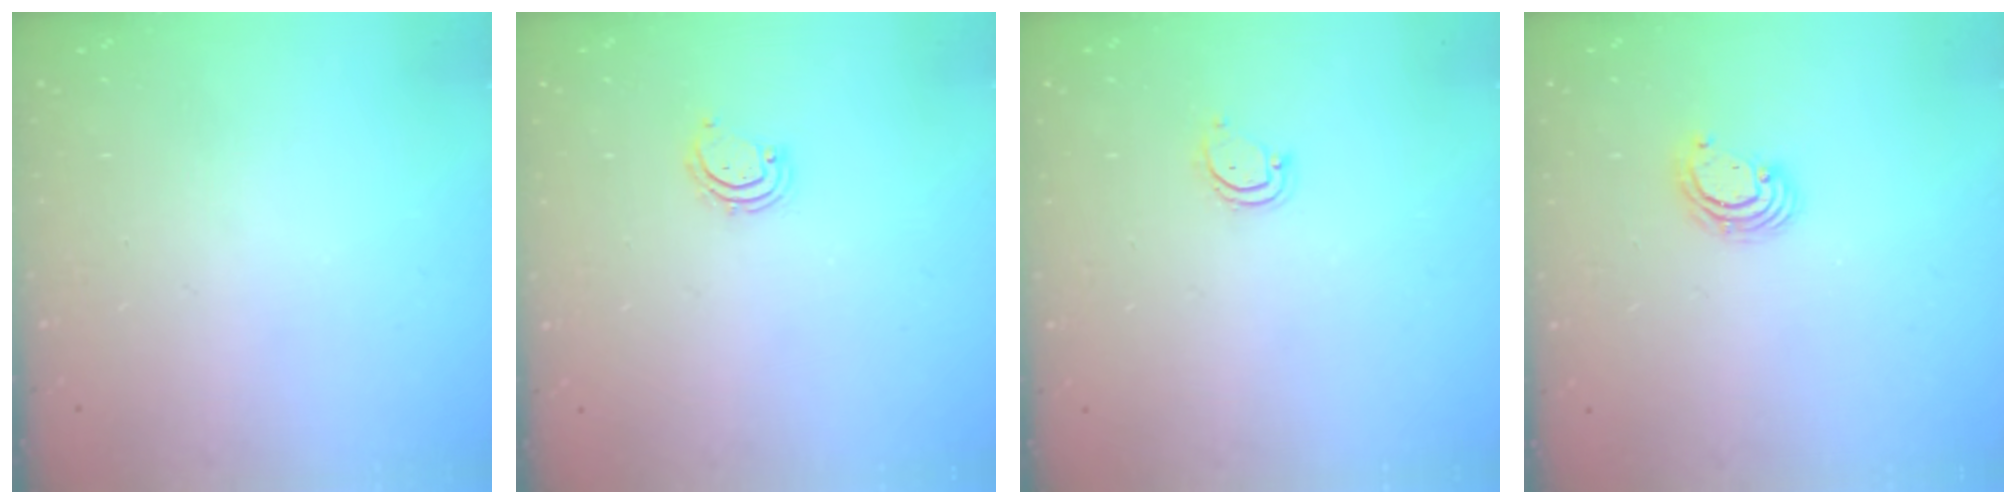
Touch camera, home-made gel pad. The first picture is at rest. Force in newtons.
{"total": 3.7, "press": 3.6, "slide": 0.5}
{"total": 3.9, "press": 3.9, "slide": 0.2}
{"total": 3.3, "press": 3.3, "slide": 0.2}